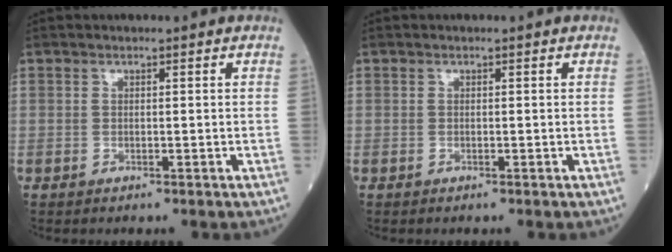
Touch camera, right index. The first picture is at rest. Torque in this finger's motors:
{"motor_torque": [0.04, 0.04, 0.02, 0.01]}